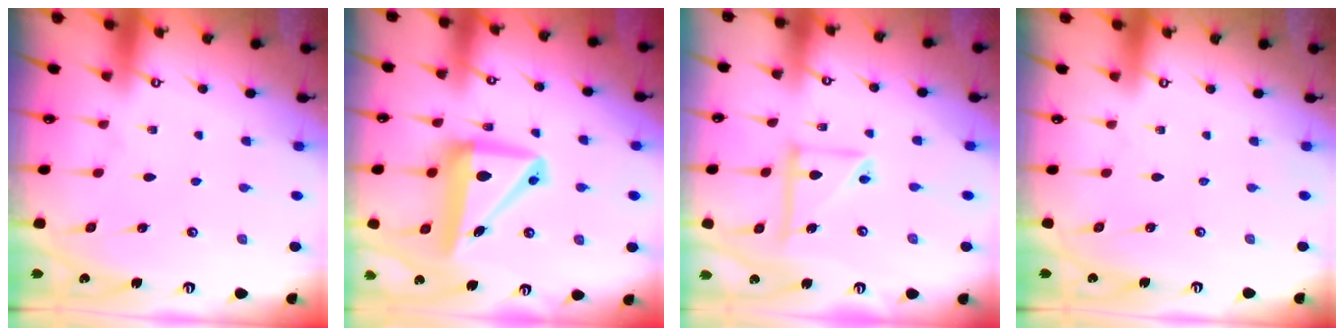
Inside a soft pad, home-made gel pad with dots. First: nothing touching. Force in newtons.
{"total": 12.5, "press": 12.2, "slide": 2.7}
{"total": 11.2, "press": 11.1, "slide": 1.3}
{"total": 0.0}